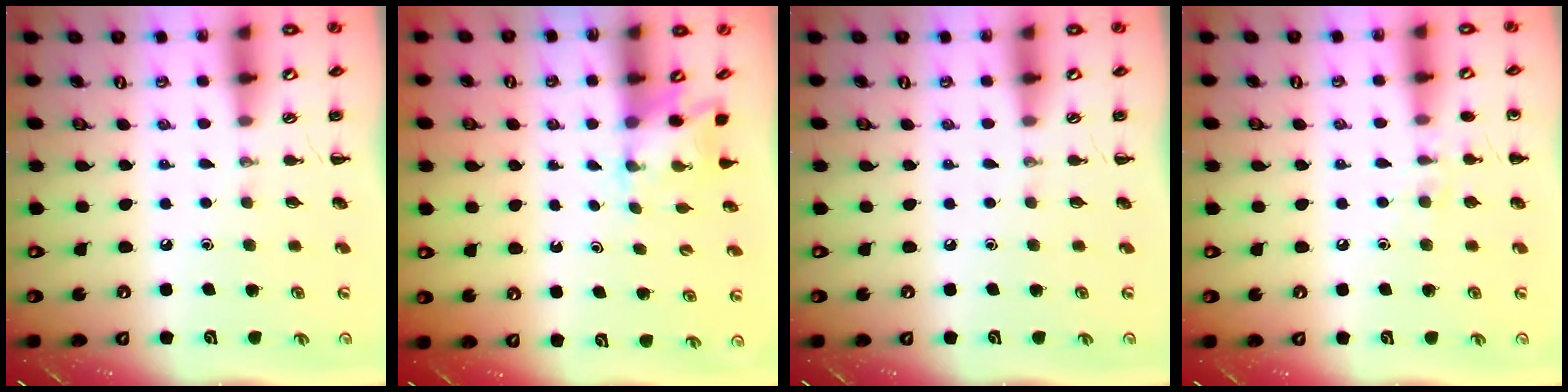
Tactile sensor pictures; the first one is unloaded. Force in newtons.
{"total": 2.5, "press": 2.4, "slide": 0.9}
{"total": 0.0}
{"total": 7.0, "press": 6.7, "slide": 2.0}